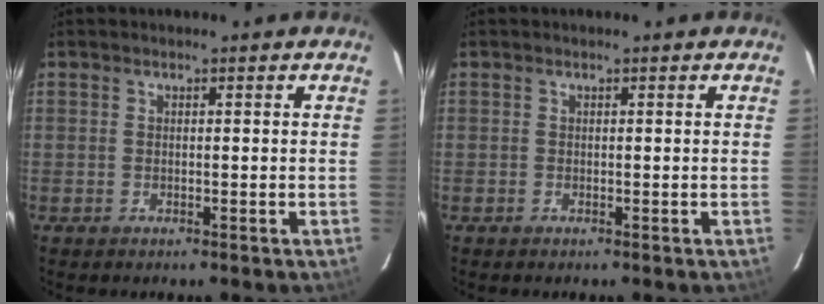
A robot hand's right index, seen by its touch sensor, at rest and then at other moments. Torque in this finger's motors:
{"motor_torque": [0.12, 0.10, -0.01, 0.01]}